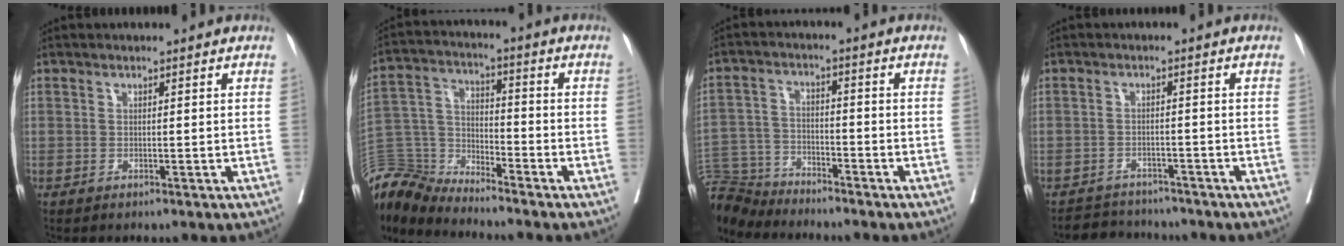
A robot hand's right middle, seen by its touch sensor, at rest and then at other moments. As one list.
[{"total": 8.6, "force": [-8.5, 0.2, -0.9], "torque": [0.014, 0.028, -0.171]}, {"total": 9.0, "force": [-8.9, 1.2, 0.4], "torque": [-0.011, 0.004, -0.172]}, {"total": 5.6, "force": [-5.4, 1.6, 0.1], "torque": [0.007, 0.007, -0.080]}]